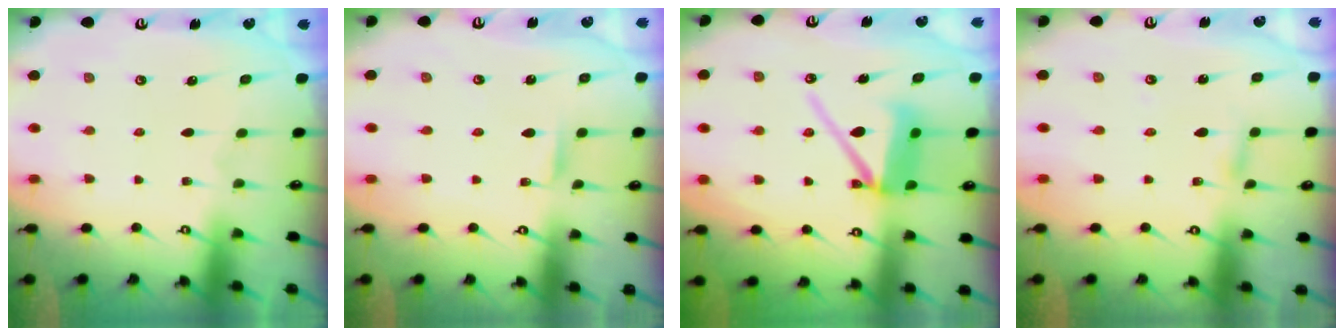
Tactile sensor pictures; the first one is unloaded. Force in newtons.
{"total": 2.5, "press": 2.5, "slide": 0.3}
{"total": 10.8, "press": 10.7, "slide": 1.6}
{"total": 2.9, "press": 2.9, "slide": 0.3}